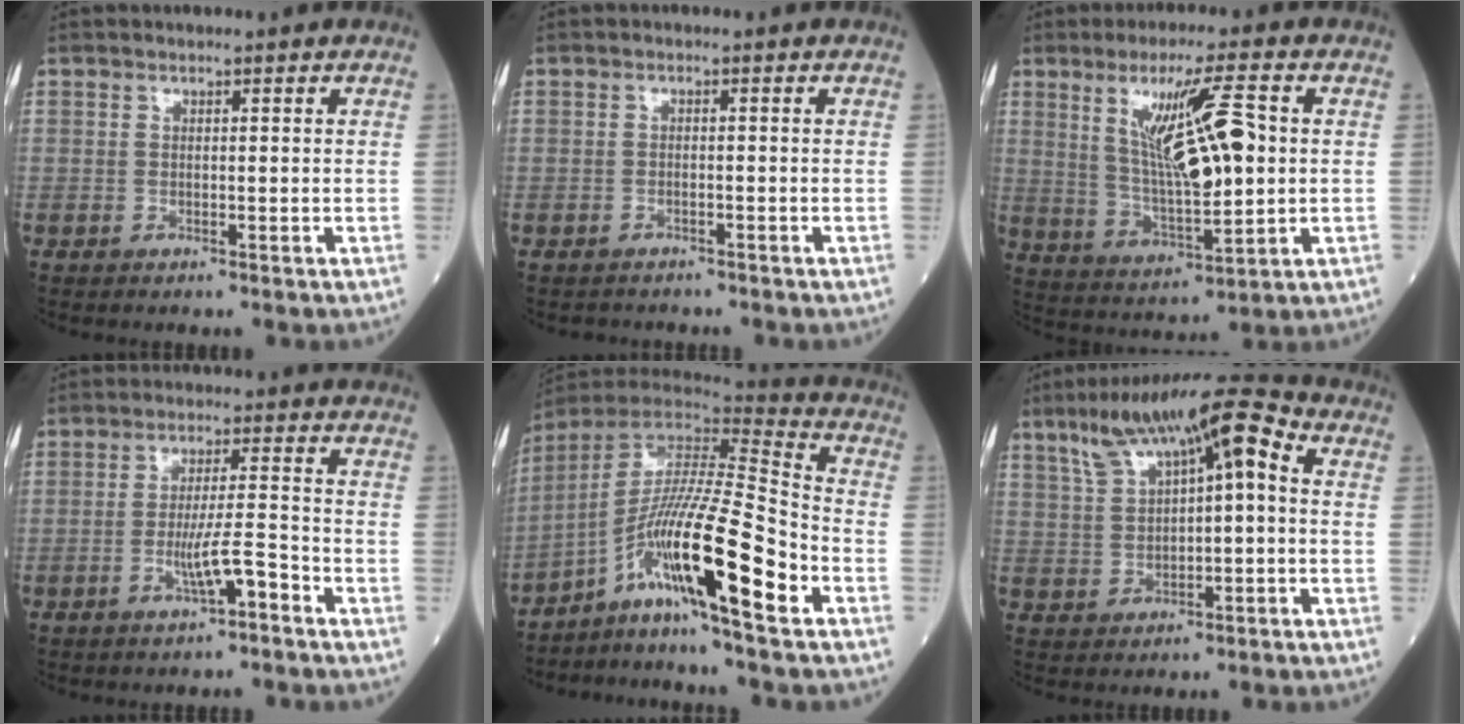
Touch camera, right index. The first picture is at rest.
{"total": 2.8, "force": [-2.3, 1.3, 0.8], "torque": [-0.027, -0.003, -0.029]}
{"total": 13.6, "force": [2.6, 2.1, 13.1], "torque": [-0.243, 0.001, 0.051]}
{"total": 5.7, "force": [-3.0, 0.5, 4.9], "torque": [-0.094, 0.004, -0.050]}
{"total": 18.6, "force": [-8.5, 0.4, 16.6], "torque": [-0.325, -0.020, -0.161]}
{"total": 13.6, "force": [4.9, 3.7, 12.1], "torque": [-0.202, 0.044, 0.078]}